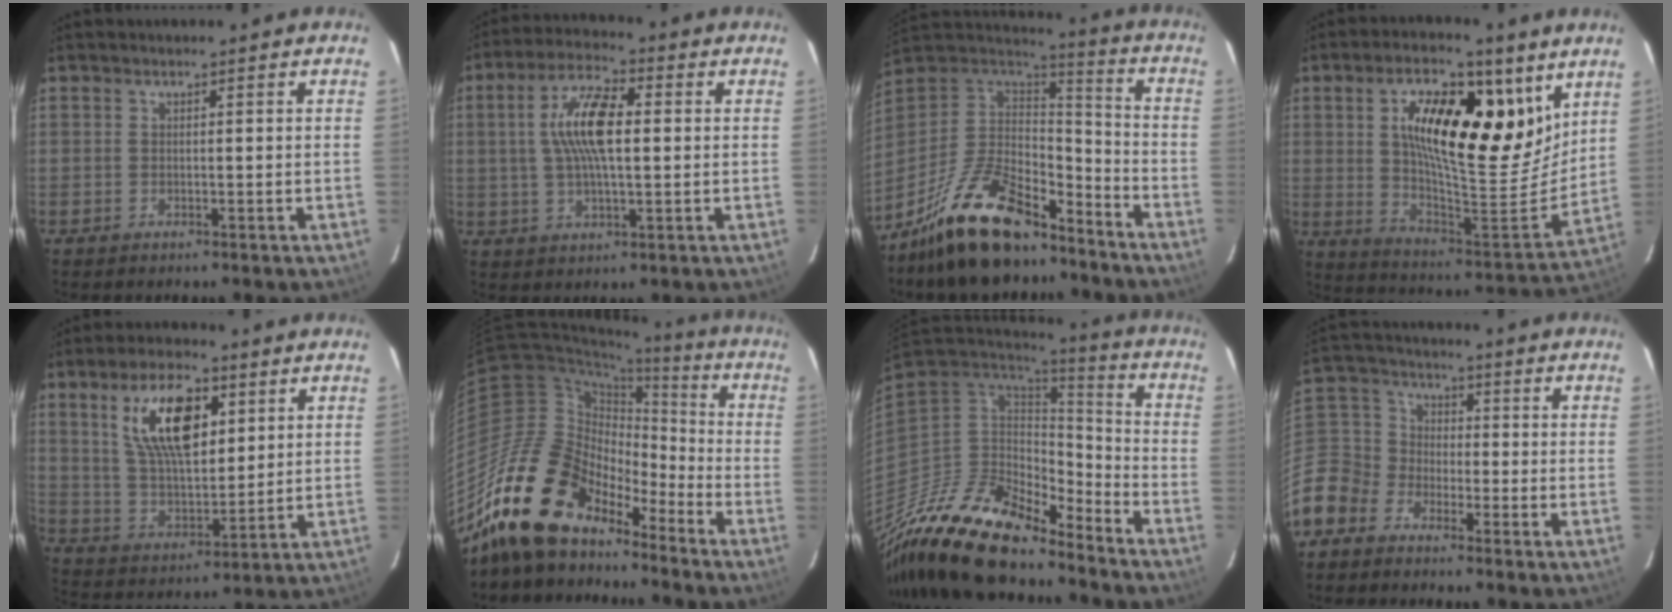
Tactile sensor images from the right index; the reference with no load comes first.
{"total": 11.1, "force": [1.4, 3.8, 10.3], "torque": [-0.197, 0.016, 0.024]}
{"total": 23.4, "force": [-16.7, 9.5, 13.3], "torque": [-0.264, 0.005, -0.273]}
{"total": 22.5, "force": [10.0, 8.9, 18.0], "torque": [-0.292, 0.010, 0.169]}
{"total": 14.8, "force": [6.0, 6.6, 11.8], "torque": [-0.212, 0.014, 0.116]}
{"total": 20.1, "force": [-15.5, 9.0, 9.1], "torque": [-0.173, 0.005, -0.281]}
{"total": 20.1, "force": [-16.1, 6.9, 9.9], "torque": [-0.205, -0.028, -0.294]}
{"total": 11.3, "force": [-7.0, 8.5, 2.6], "torque": [-0.090, 0.030, -0.157]}